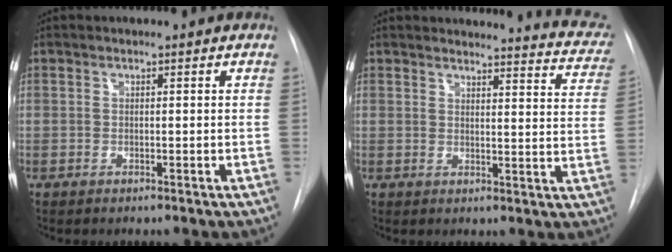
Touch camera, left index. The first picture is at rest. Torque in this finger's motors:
{"motor_torque": [0.83, -1.31, -0.02, -0.01]}